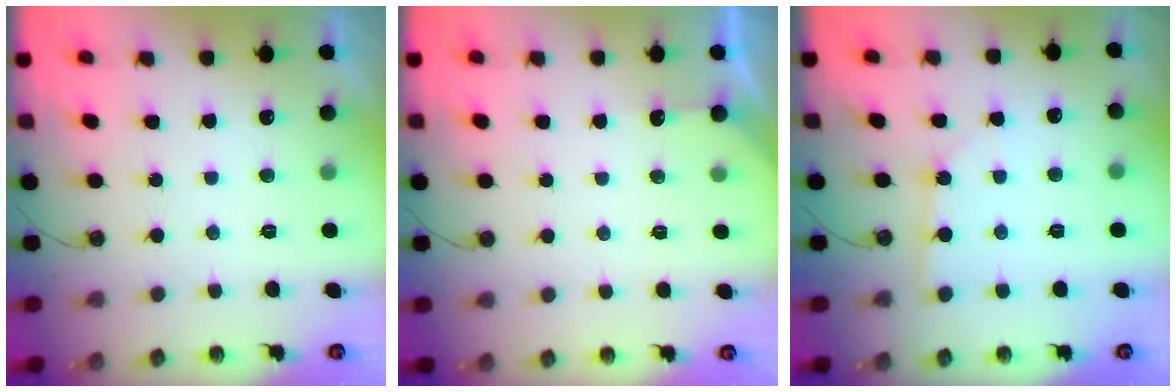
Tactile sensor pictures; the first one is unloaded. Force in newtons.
{"total": 3.2, "press": 3.2, "slide": 0.3}
{"total": 1.9, "press": 1.8, "slide": 0.2}